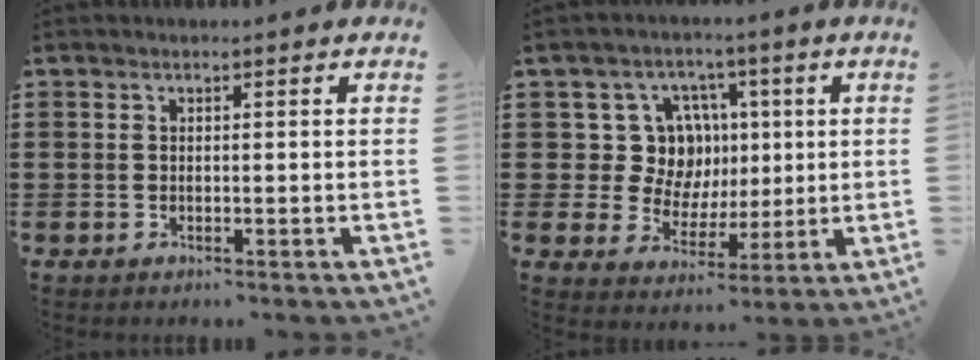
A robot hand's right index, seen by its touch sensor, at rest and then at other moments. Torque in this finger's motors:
{"motor_torque": [0.19, 0.14, 0.11, 0.00]}